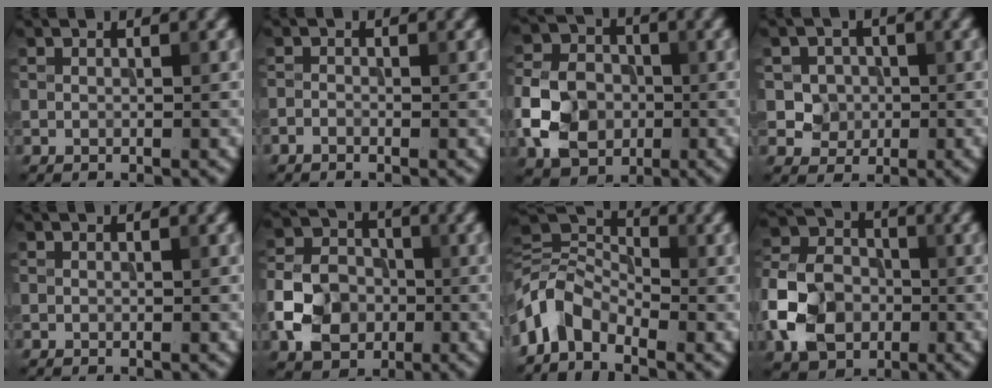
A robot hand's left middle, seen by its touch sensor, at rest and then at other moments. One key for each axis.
{"total": 0.6, "fx": -0.6, "fy": 0.2, "fz": 0.1, "tx": 0.000, "ty": -0.001, "tz": -0.013}
{"total": 6.8, "fx": -1.8, "fy": 5.4, "fz": 3.7, "tx": -0.079, "ty": 0.004, "tz": -0.048}
{"total": 2.8, "fx": 0.0, "fy": 2.6, "fz": 1.0, "tx": -0.012, "ty": -0.004, "tz": 0.005}
{"total": 0.0}
{"total": 6.2, "fx": -2.0, "fy": 5.0, "fz": 3.2, "tx": -0.064, "ty": 0.004, "tz": -0.051}
{"total": 5.4, "fx": -2.9, "fy": 3.2, "fz": 3.2, "tx": -0.066, "ty": 0.010, "tz": -0.077}
{"total": 7.9, "fx": -2.4, "fy": 6.1, "fz": 4.4, "tx": -0.098, "ty": 0.003, "tz": -0.062}